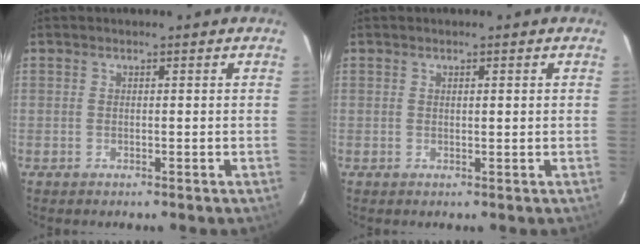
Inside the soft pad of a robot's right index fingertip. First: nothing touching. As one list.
[{"total": 0.8, "force": [0.3, 0.1, 0.8], "torque": [-0.016, 0.002, 0.005]}]